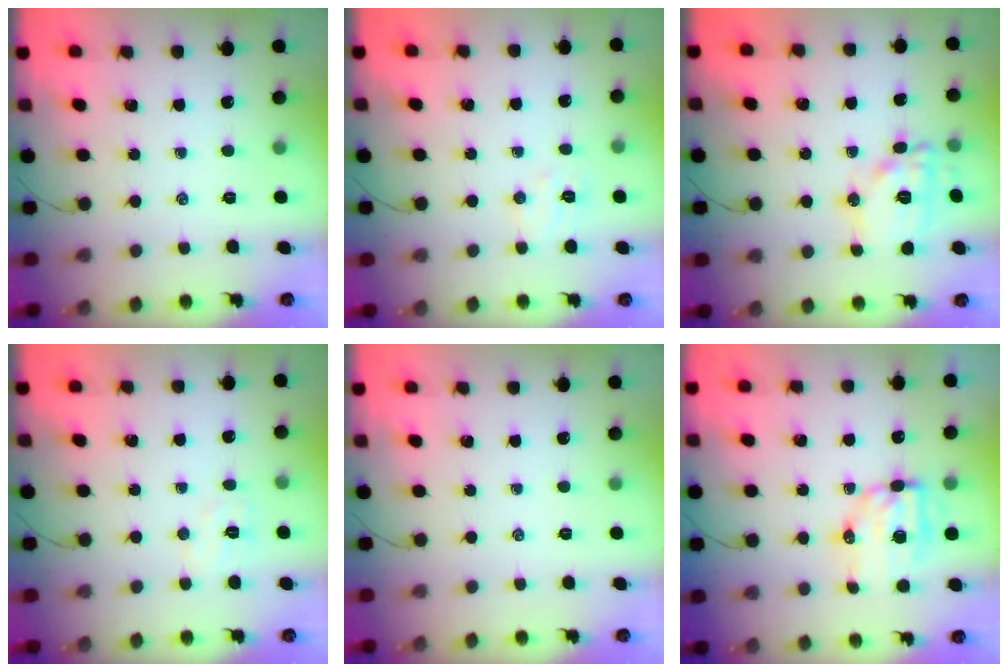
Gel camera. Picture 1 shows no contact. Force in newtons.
{"total": 6.0, "press": 5.9, "slide": 1.2}
{"total": 13.1, "press": 13.1, "slide": 0.1}
{"total": 4.4, "press": 4.3, "slide": 1.0}
{"total": 0.0}
{"total": 9.6, "press": 9.4, "slide": 1.8}